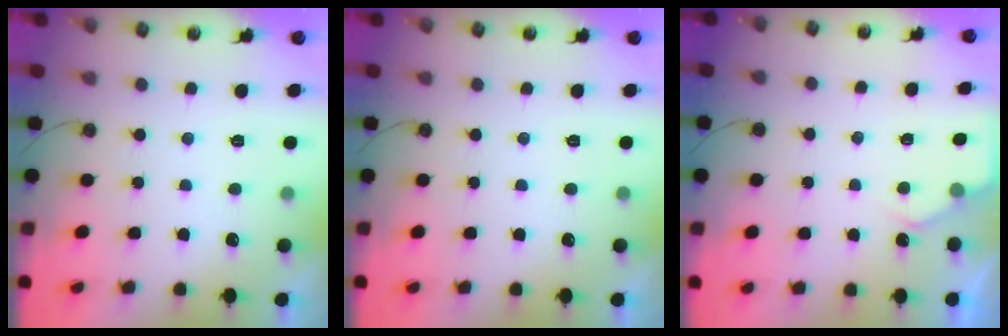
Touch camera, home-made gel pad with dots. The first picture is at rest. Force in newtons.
{"total": 0.0}
{"total": 4.2, "press": 4.2, "slide": 0.4}